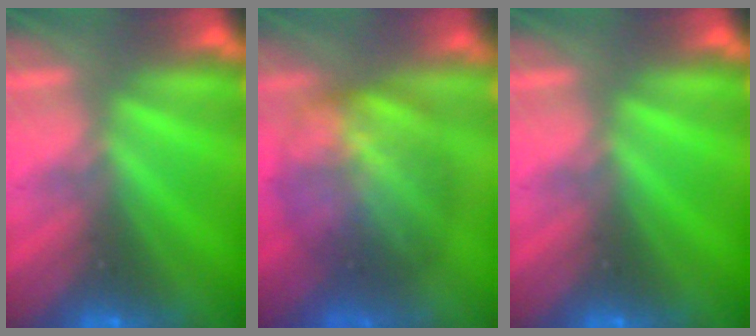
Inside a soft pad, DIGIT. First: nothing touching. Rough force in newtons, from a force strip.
{"total": 7.4}
{"total": 0.0}